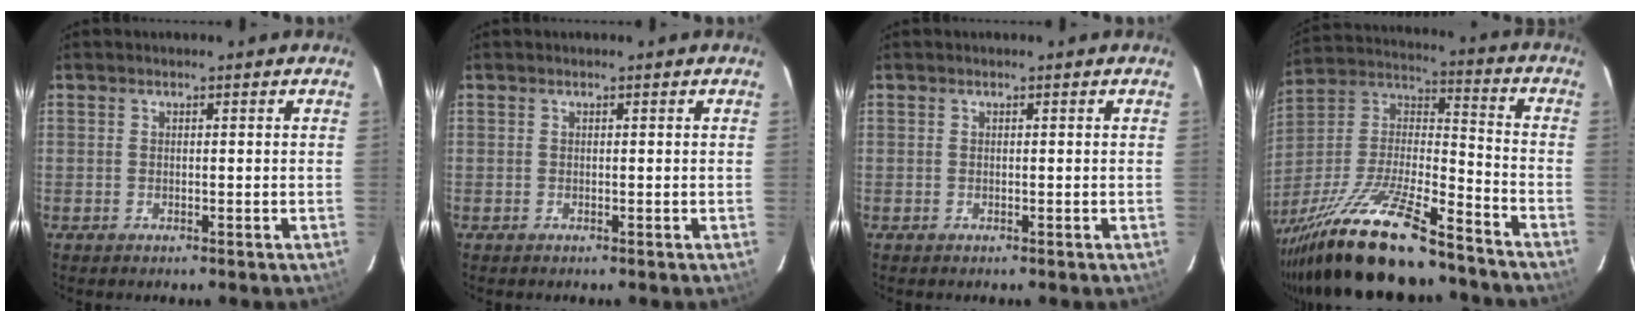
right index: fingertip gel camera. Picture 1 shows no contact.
{"total": 0.0}
{"total": 0.0}
{"total": 25.4, "force": [-19.6, 5.2, 15.3], "torque": [-0.303, -0.032, -0.329]}